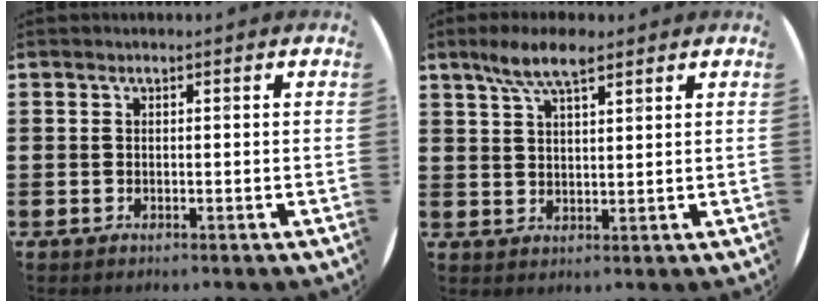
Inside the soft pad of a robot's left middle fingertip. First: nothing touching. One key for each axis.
{"total": 6.4, "fx": 4.6, "fy": 2.0, "fz": 4.0, "tx": -0.081, "ty": -0.002, "tz": 0.080}